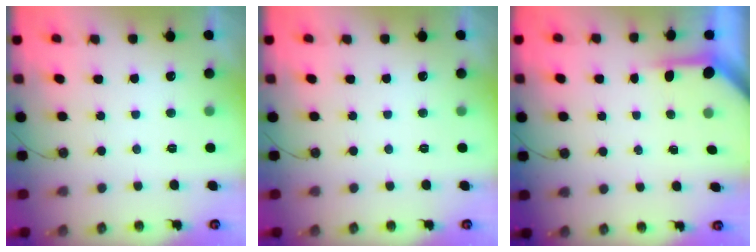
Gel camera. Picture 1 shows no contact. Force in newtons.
{"total": 0.0}
{"total": 4.0, "press": 4.0, "slide": 0.3}